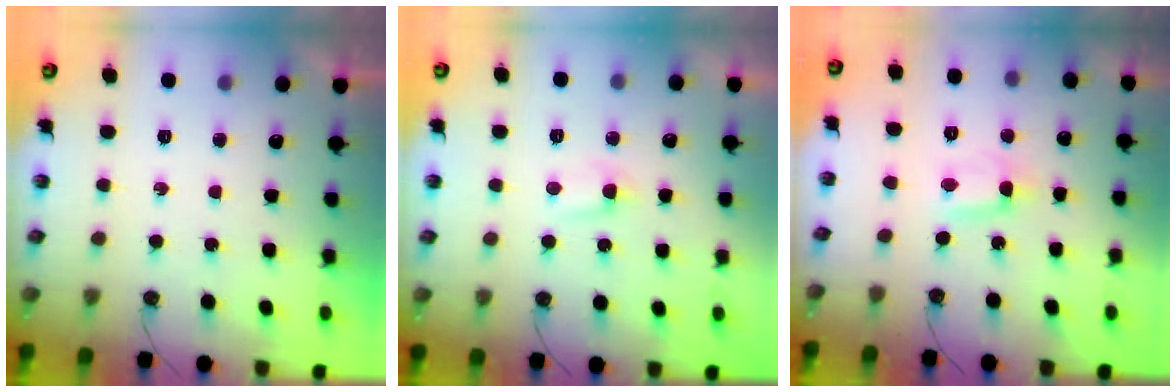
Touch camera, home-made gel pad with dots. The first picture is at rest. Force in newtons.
{"total": 2.6, "press": 2.5, "slide": 0.3}
{"total": 0.6, "press": 0.3, "slide": 0.6}